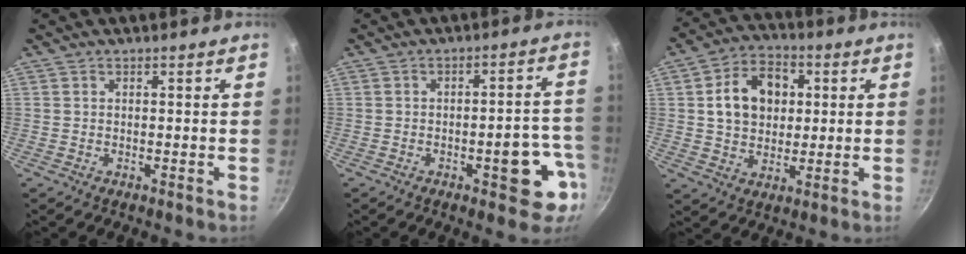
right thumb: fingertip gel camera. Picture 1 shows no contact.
{"total": 10.4, "force": [-4.0, 4.1, 8.7], "torque": [-0.069, 0.032, -0.048]}
{"total": 12.5, "force": [2.4, 9.5, 7.7], "torque": [-0.101, 0.012, 0.034]}